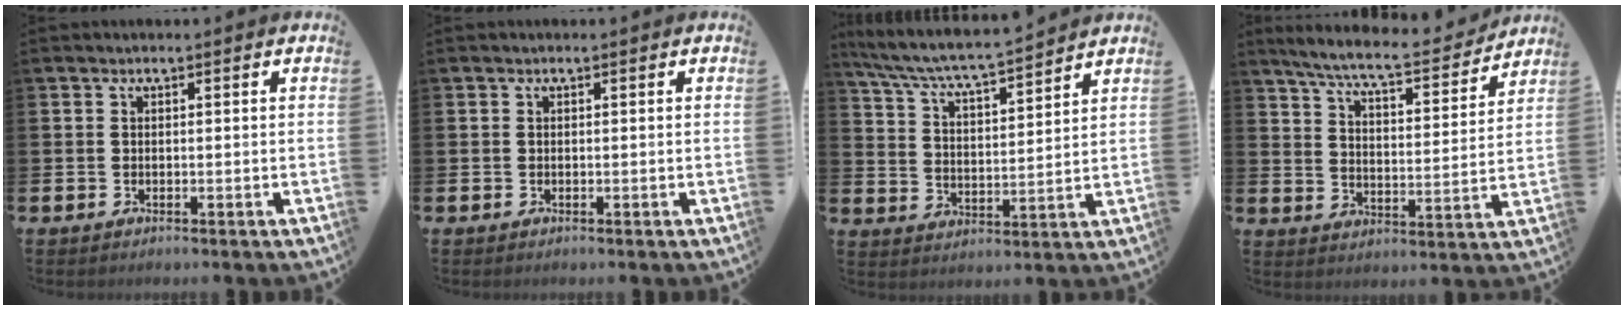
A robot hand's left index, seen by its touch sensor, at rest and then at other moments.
{"total": 0.0}
{"total": 6.3, "force": [5.9, 0.2, 2.0], "torque": [-0.072, -0.045, 0.100]}
{"total": 7.5, "force": [6.8, 0.6, 3.0], "torque": [-0.083, -0.046, 0.114]}